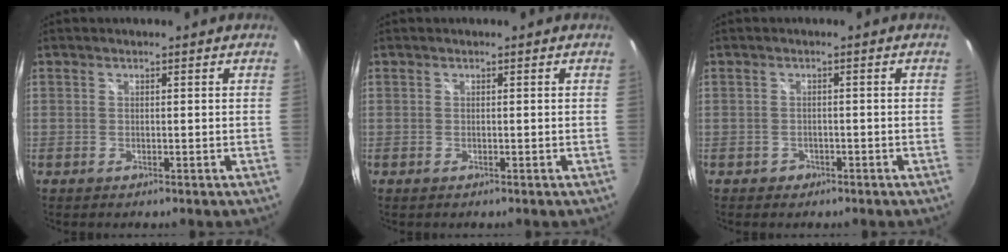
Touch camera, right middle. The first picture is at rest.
{"total": 0.0}
{"total": 1.8, "force": [-1.0, 1.5, 0.3], "torque": [-0.009, 0.002, -0.012]}